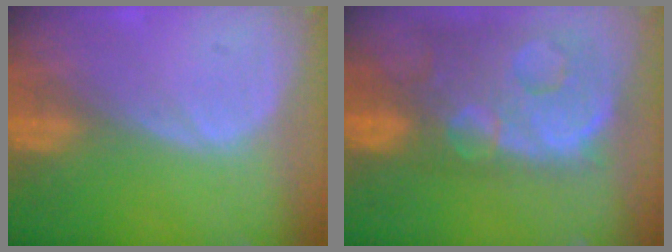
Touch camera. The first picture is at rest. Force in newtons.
{"total": 13.9, "press": 11.3, "slide": 8.1}